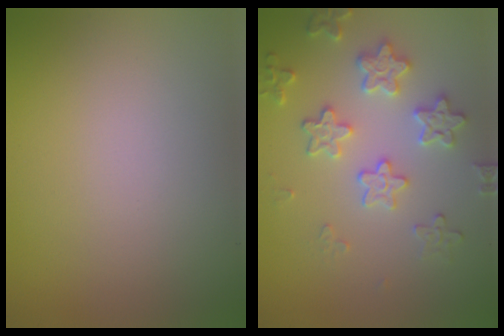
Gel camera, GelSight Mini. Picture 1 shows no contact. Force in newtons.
{"total": 3.6, "press": 3.6, "slide": 0.4}